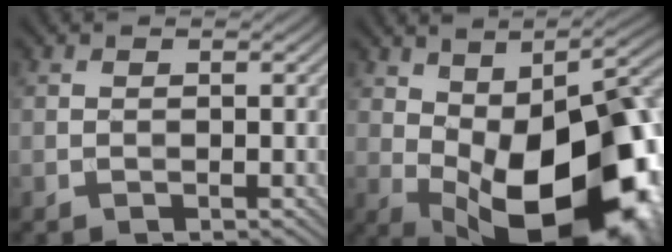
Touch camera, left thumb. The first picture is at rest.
{"total": 20.9, "force": [-4.1, 11.4, 17.0], "torque": [-0.229, -0.028, -0.031]}